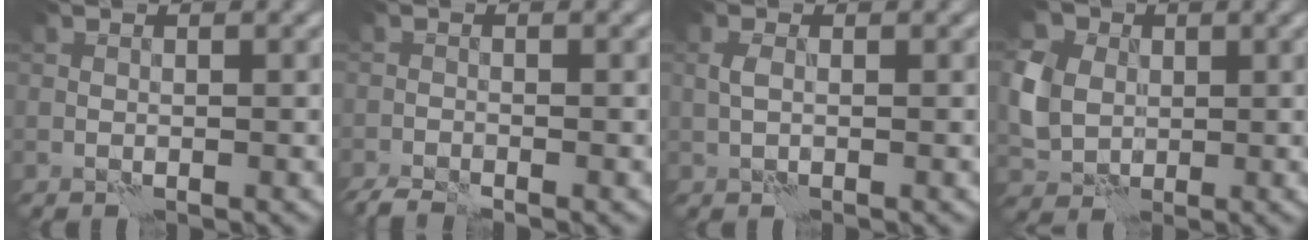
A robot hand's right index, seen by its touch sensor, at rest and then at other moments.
{"total": 2.7, "force": [-2.5, 0.2, 1.1], "torque": [-0.029, -0.014, -0.053]}
{"total": 0.8, "force": [0.2, 0.3, 0.7], "torque": [-0.018, 0.002, 0.002]}
{"total": 5.2, "force": [0.9, 4.4, 2.7], "torque": [-0.074, 0.006, 0.016]}